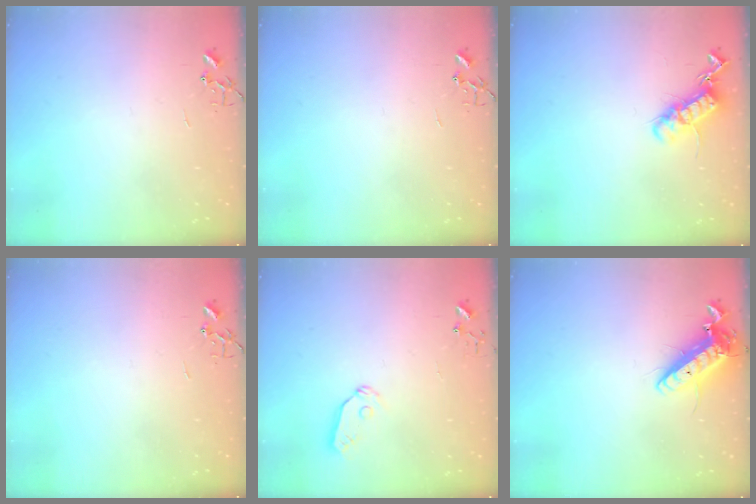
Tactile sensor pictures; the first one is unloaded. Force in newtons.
{"total": 0.0}
{"total": 13.3, "press": 13.3, "slide": 0.3}
{"total": 0.0}
{"total": 6.5, "press": 6.5, "slide": 0.2}
{"total": 14.5, "press": 14.2, "slide": 2.9}